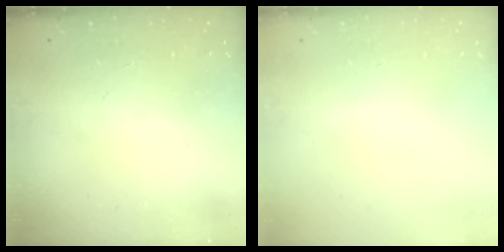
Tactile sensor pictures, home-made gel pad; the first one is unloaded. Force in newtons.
{"total": 0.0}